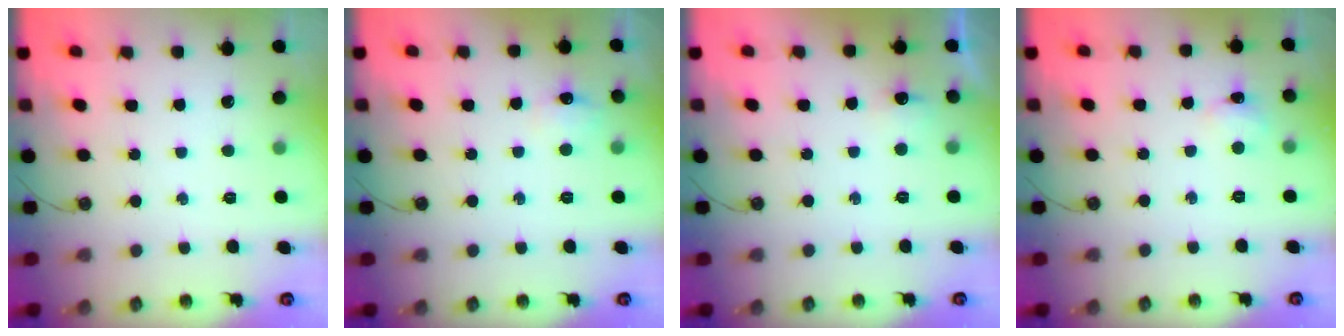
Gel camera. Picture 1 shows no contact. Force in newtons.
{"total": 6.5, "press": 6.5, "slide": 1.0}
{"total": 5.6, "press": 5.5, "slide": 1.2}
{"total": 2.5, "press": 2.4, "slide": 0.5}